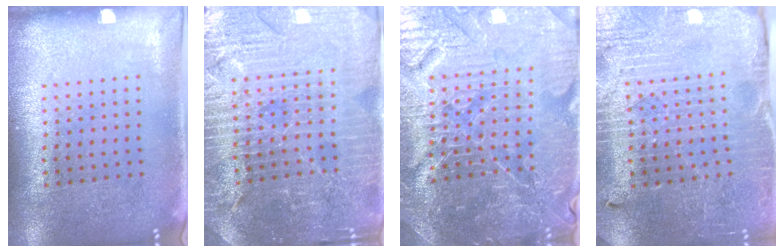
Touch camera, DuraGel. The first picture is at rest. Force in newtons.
{"total": 4.8, "press": 4.5, "slide": 1.7}
{"total": 5.8, "press": 5.3, "slide": 2.1}
{"total": 3.8, "press": 3.7, "slide": 0.9}